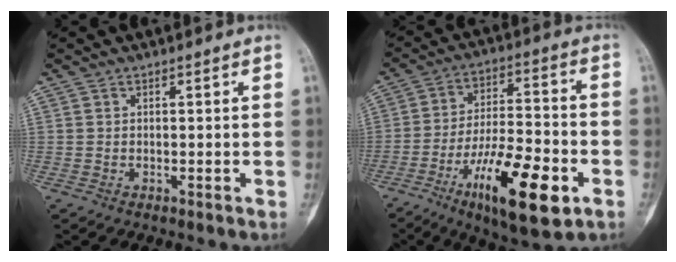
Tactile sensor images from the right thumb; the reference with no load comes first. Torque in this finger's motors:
{"motor_torque": [0.36, 0.63, 0.74, 0.11, 0.17]}